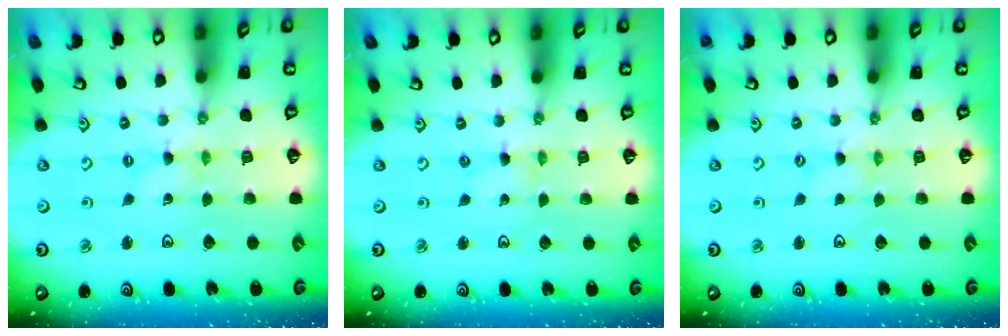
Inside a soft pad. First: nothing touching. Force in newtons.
{"total": 0.6, "press": 0.6, "slide": 0.1}
{"total": 1.1, "press": 1.1, "slide": 0.1}